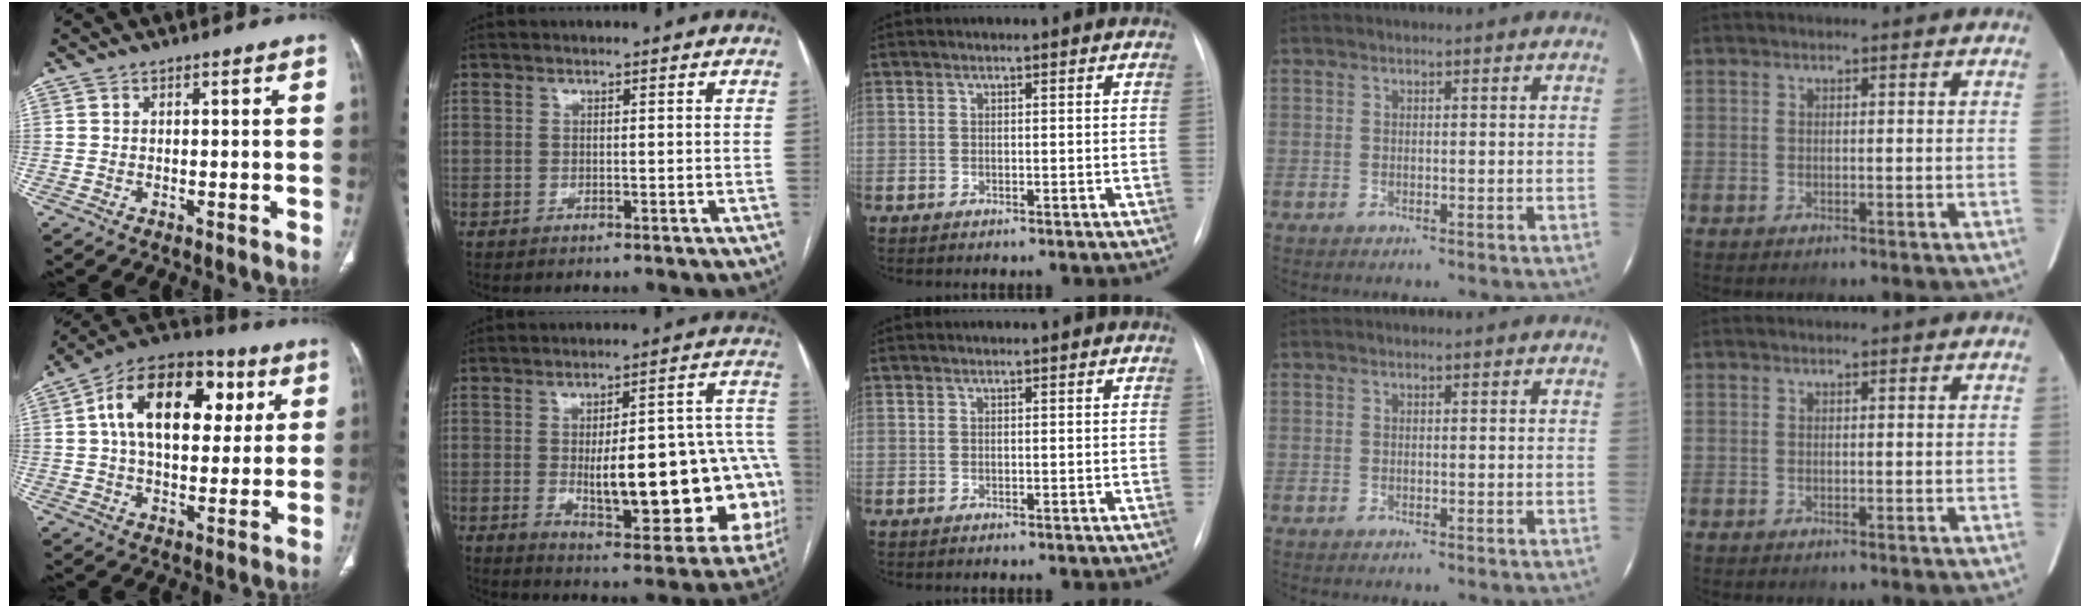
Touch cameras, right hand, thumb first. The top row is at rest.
{"thumb": {"total": 20.3, "force": [5.2, 12.2, 15.4], "torque": [-0.216, 0.012, 0.074]}, "index": {"total": 23.9, "force": [-3.2, 6.9, 22.6], "torque": [-0.222, 0.029, -0.015]}}